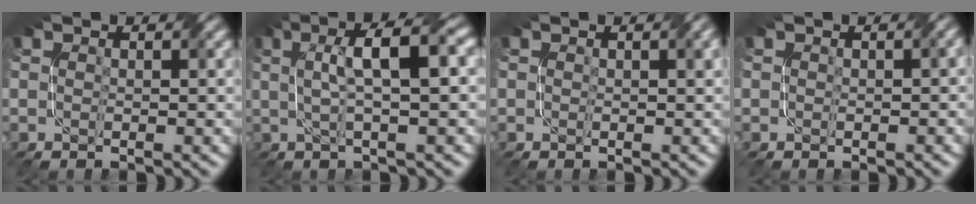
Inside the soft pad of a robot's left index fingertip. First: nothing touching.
{"total": 6.0, "force": [1.3, 1.4, 5.7], "torque": [-0.086, 0.019, 0.022]}
{"total": 0.6, "force": [0.2, 0.2, 0.5], "torque": [-0.003, 0.005, 0.007]}
{"total": 0.7, "force": [0.0, 0.4, 0.6], "torque": [-0.004, 0.005, 0.005]}